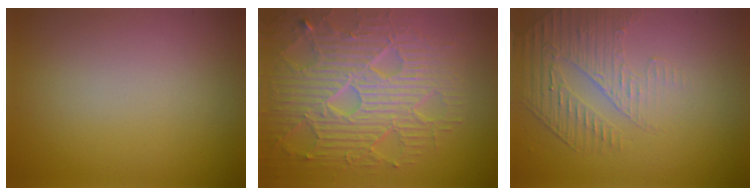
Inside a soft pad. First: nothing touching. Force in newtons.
{"total": 8.7, "press": 6.2, "slide": 6.1}
{"total": 2.2, "press": 1.7, "slide": 1.4}